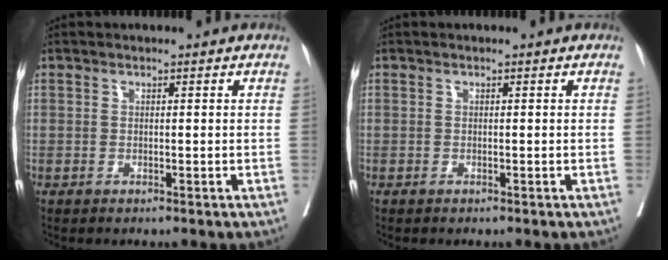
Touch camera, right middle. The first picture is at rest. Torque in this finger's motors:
{"motor_torque": [1.19, -0.94, 0.06, 0.01]}